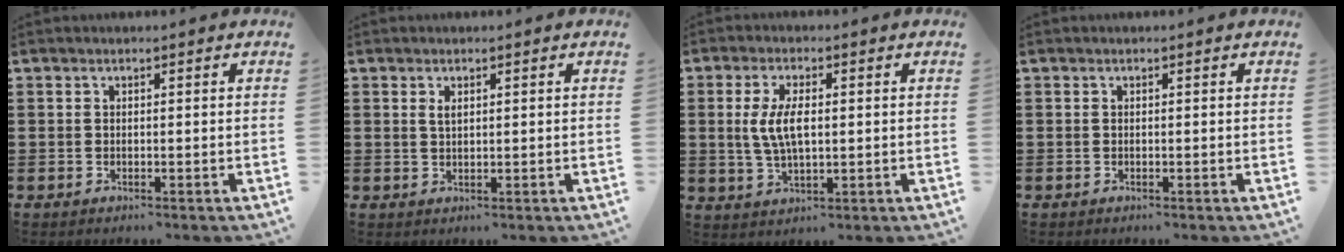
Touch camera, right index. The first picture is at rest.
{"total": 1.3, "force": [0.7, 0.5, 1.1], "torque": [-0.023, 0.002, 0.011]}
{"total": 5.9, "force": [0.5, 2.5, 5.4], "torque": [-0.121, 0.003, 0.003]}
{"total": 0.0}